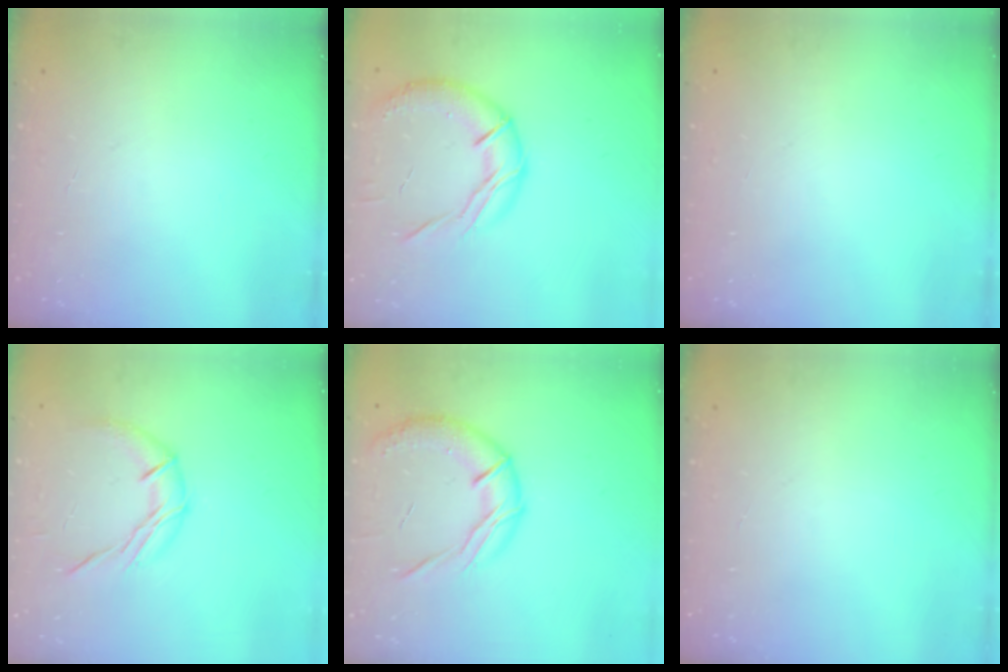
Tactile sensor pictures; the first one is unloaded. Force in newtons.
{"total": 14.7, "press": 14.6, "slide": 1.7}
{"total": 0.0}
{"total": 10.1, "press": 10.1, "slide": 0.2}
{"total": 14.6, "press": 14.5, "slide": 1.6}
{"total": 0.0}